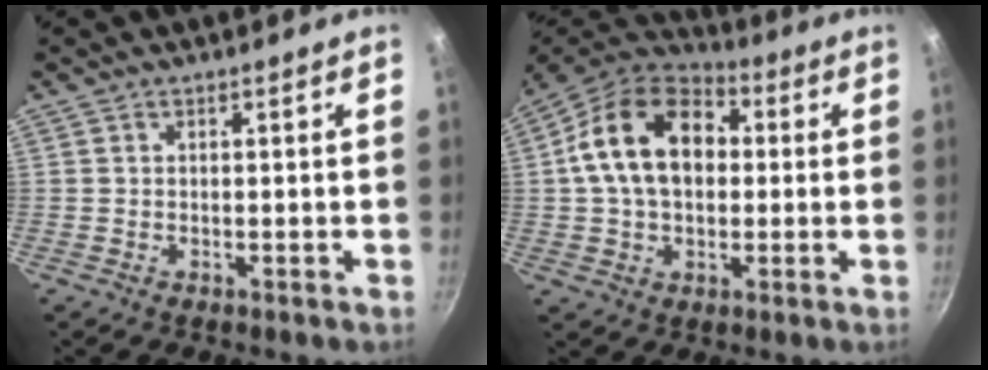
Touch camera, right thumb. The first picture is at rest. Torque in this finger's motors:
{"motor_torque": [0.98, 3.67, 0.90, -0.42, 0.19]}